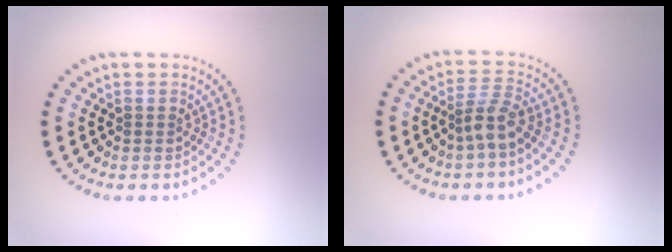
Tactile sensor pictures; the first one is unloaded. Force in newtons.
{"total": 2.5, "press": 1.9, "slide": 1.7}